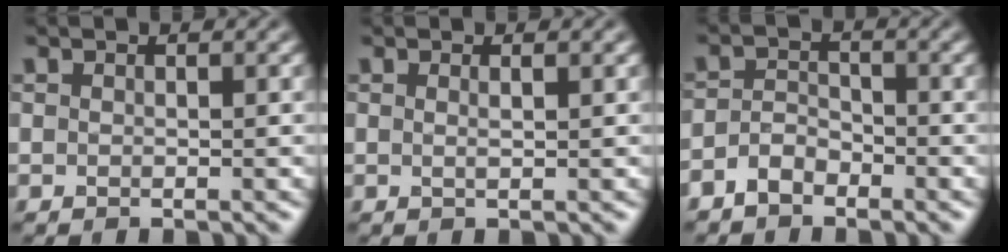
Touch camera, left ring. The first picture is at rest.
{"total": 1.0, "force": [0.4, 0.3, 0.9], "torque": [-0.009, 0.000, 0.001]}
{"total": 2.3, "force": [-1.7, 1.3, 1.0], "torque": [-0.018, 0.007, -0.037]}